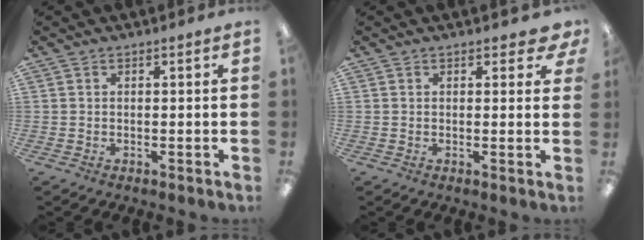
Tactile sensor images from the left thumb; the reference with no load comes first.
{"total": 2.6, "force": [1.6, 1.5, 1.5], "torque": [-0.008, -0.003, 0.024]}